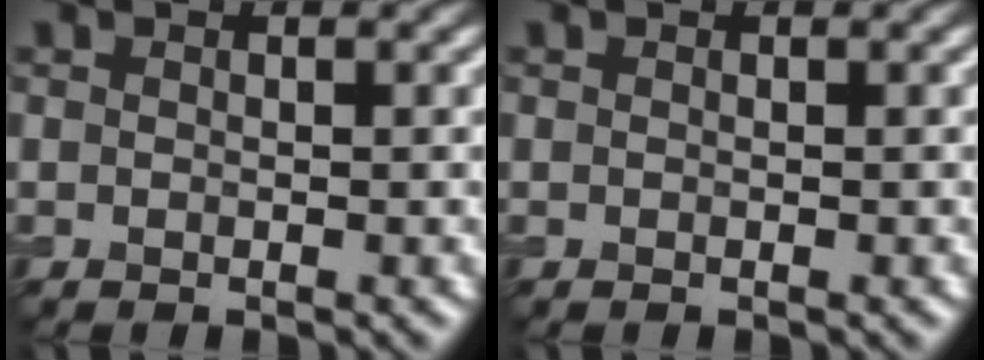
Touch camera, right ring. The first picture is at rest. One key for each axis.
{"total": 0.0}